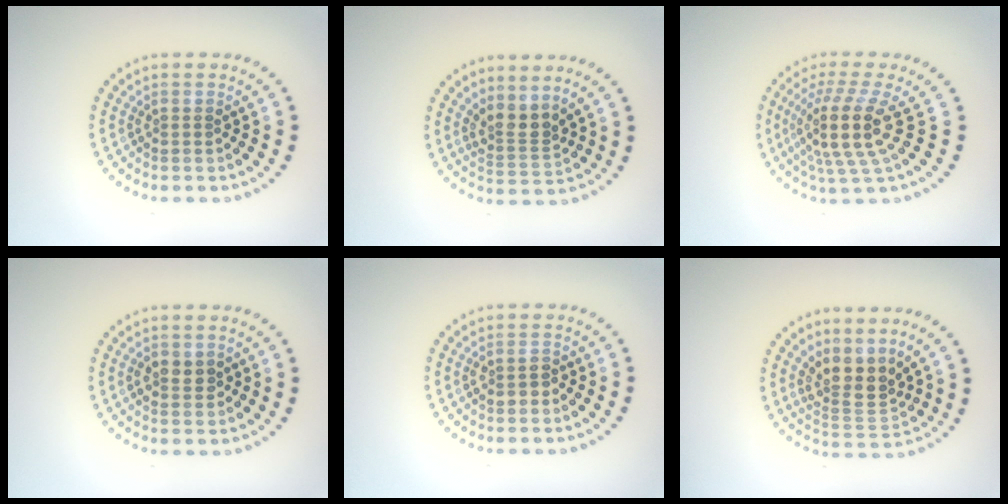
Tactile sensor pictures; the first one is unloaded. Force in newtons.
{"total": 2.5, "press": 1.9, "slide": 1.7}
{"total": 5.0, "press": 3.7, "slide": 3.3}
{"total": 1.8, "press": 1.8, "slide": 0.2}
{"total": 1.4, "press": 1.3, "slide": 0.4}
{"total": 3.6, "press": 2.9, "slide": 2.1}